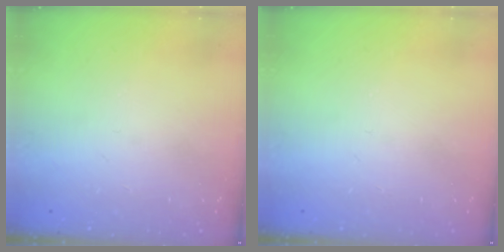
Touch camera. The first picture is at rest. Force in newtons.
{"total": 0.0}